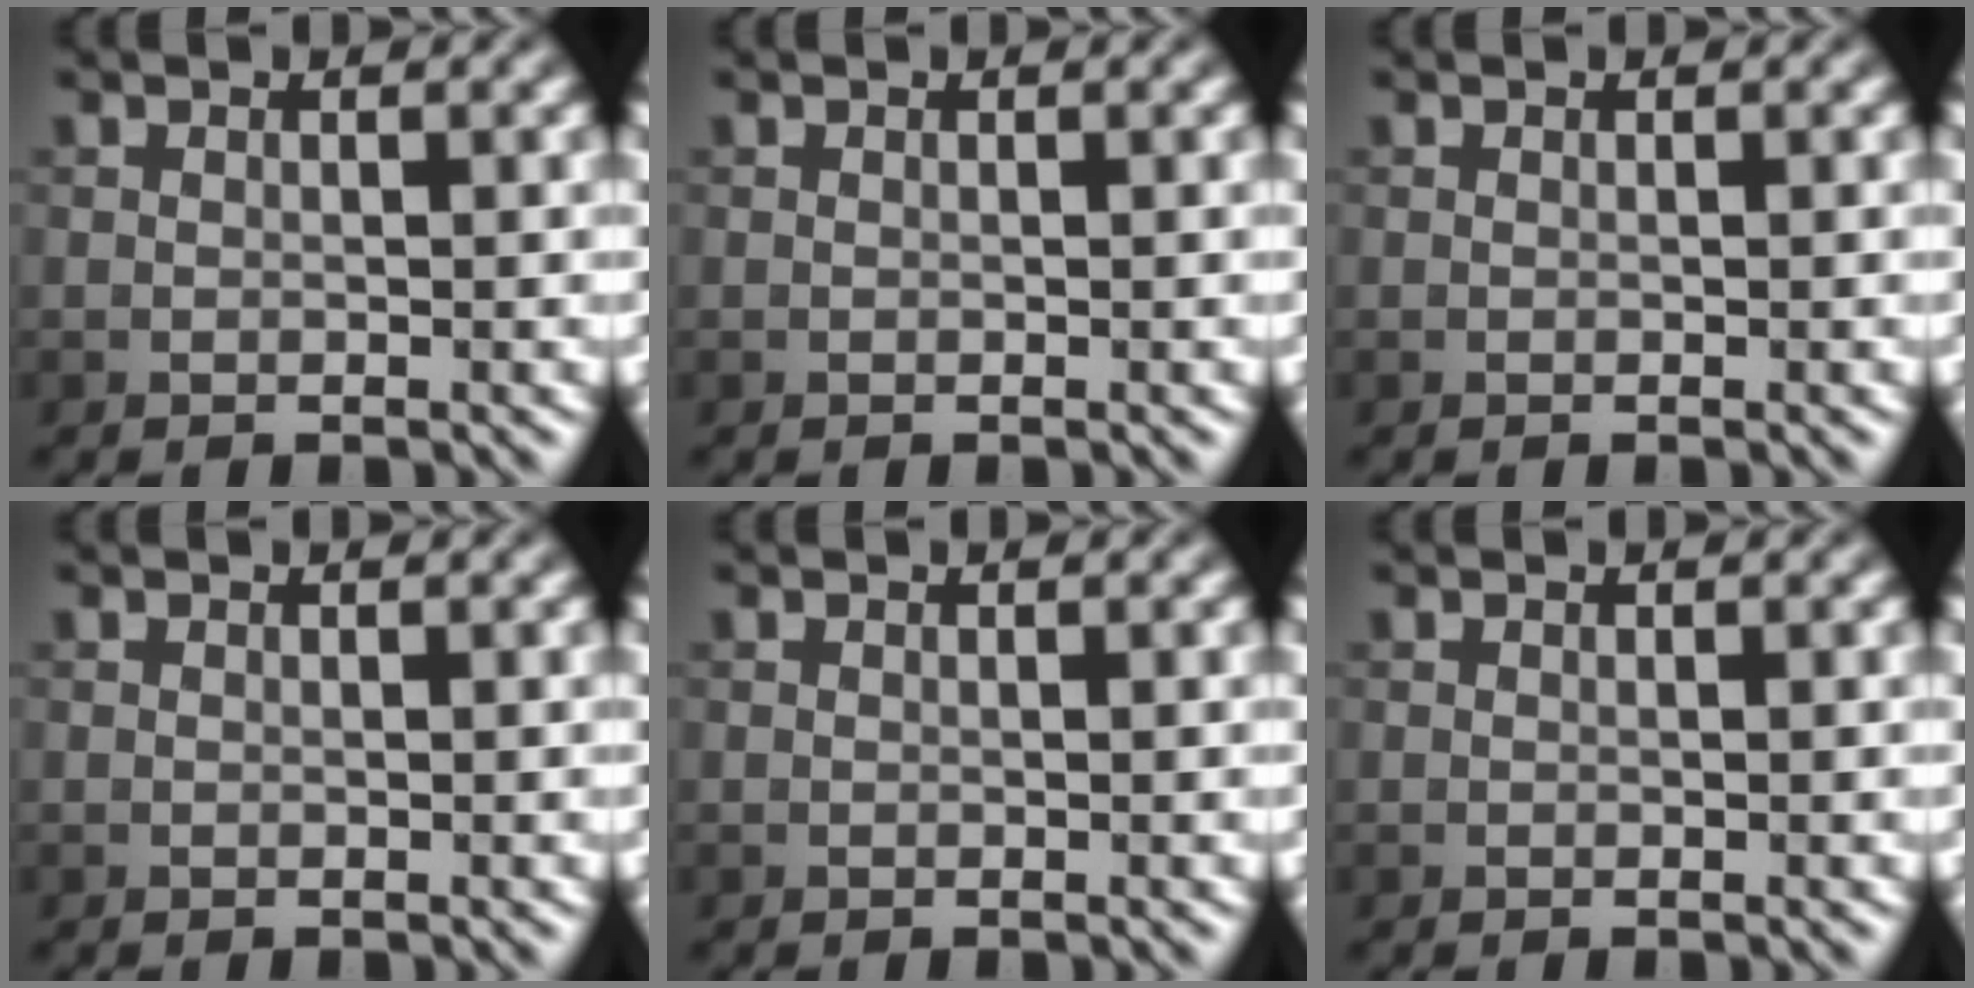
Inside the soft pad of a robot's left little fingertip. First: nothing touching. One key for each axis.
{"total": 0.0}
{"total": 0.0}
{"total": 0.0}
{"total": 0.0}
{"total": 0.0}